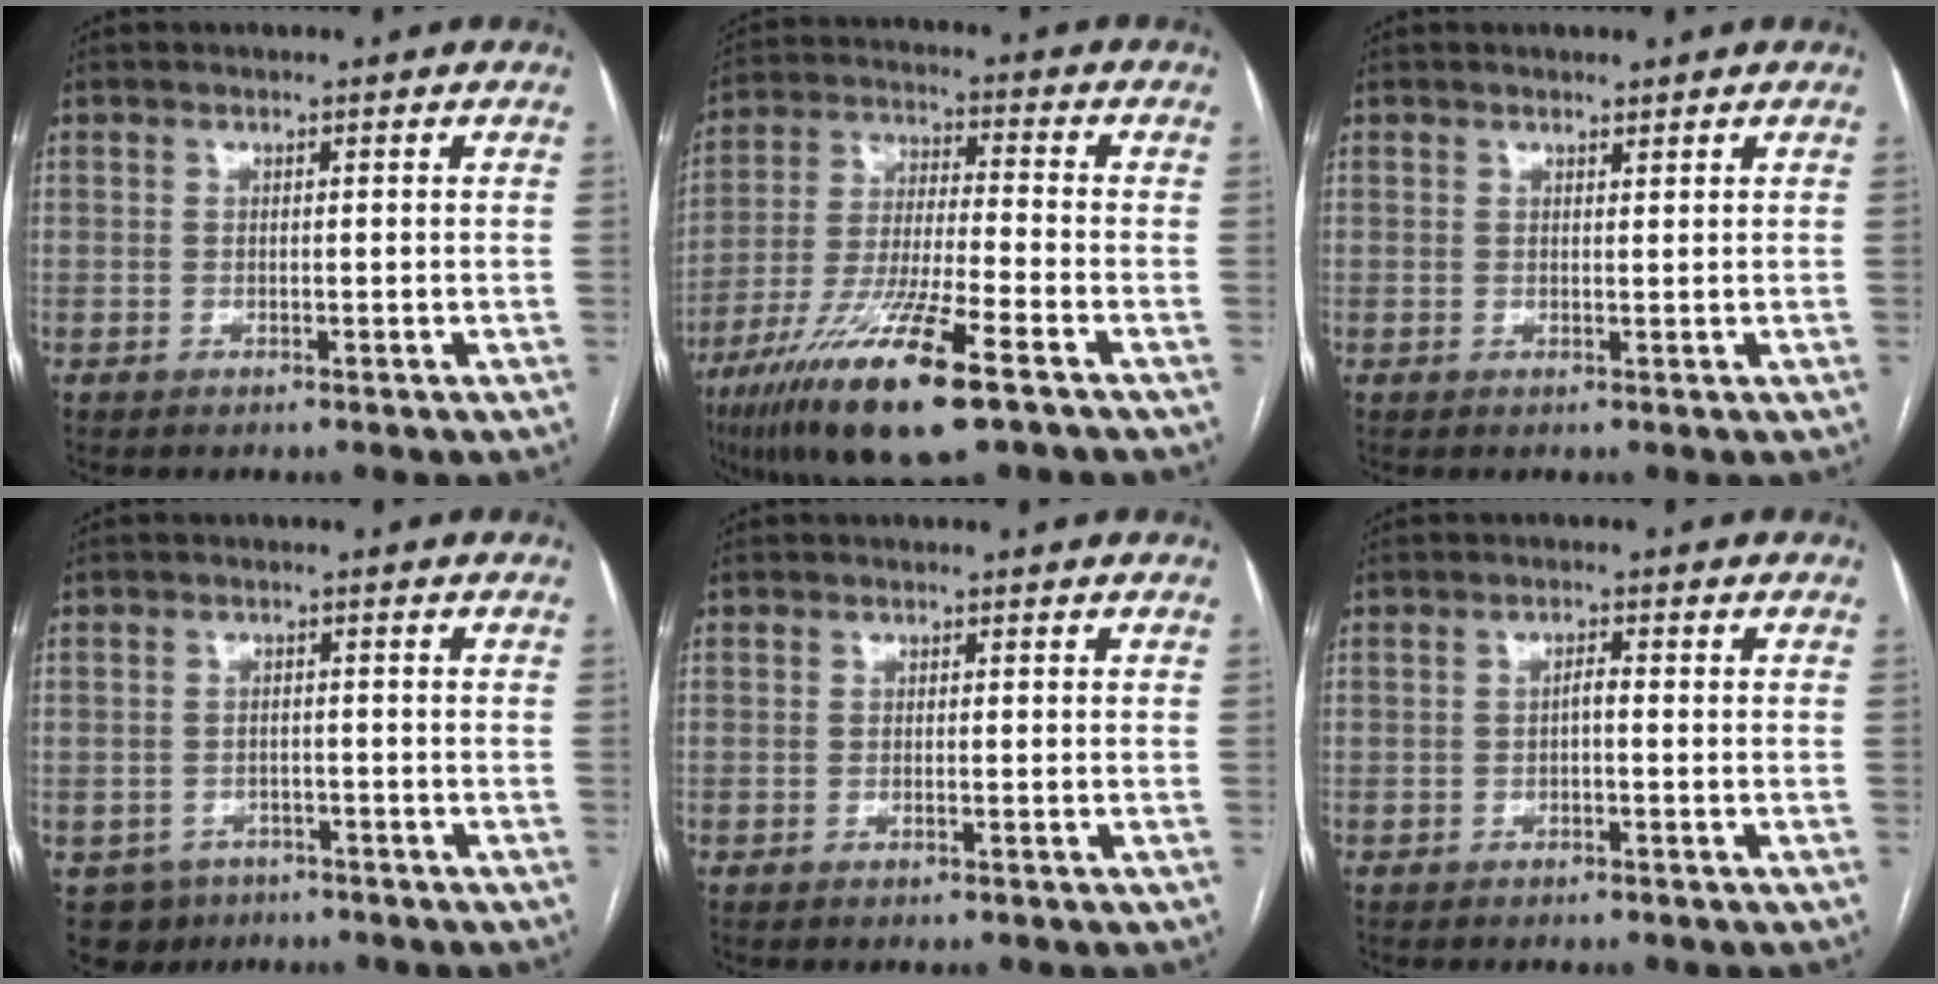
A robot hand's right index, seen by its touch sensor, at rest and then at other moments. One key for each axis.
{"total": 16.8, "fx": -9.7, "fy": 1.6, "fz": 13.7, "tx": -0.274, "ty": -0.042, "tz": -0.174}
{"total": 0.8, "fx": 0.7, "fy": 0.1, "fz": 0.2, "tx": -0.008, "ty": -0.002, "tz": 0.013}
{"total": 5.1, "fx": -2.9, "fy": 4.1, "fz": 0.3, "tx": 0.000, "ty": 0.007, "tz": -0.039}
{"total": 0.0}
{"total": 1.3, "fx": -0.3, "fy": 0.3, "fz": 1.2, "tx": -0.018, "ty": 0.004, "tz": -0.006}